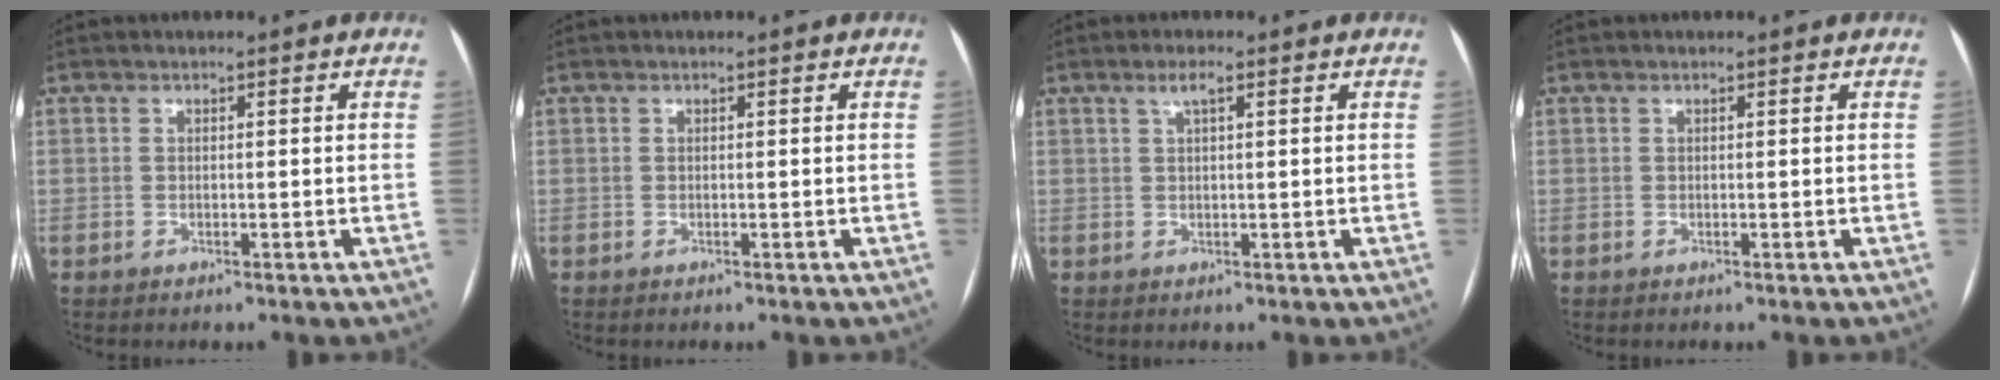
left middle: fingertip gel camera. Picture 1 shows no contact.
{"total": 0.0}
{"total": 2.0, "force": [1.0, 0.2, 1.7], "torque": [-0.035, 0.008, 0.020]}
{"total": 0.0}